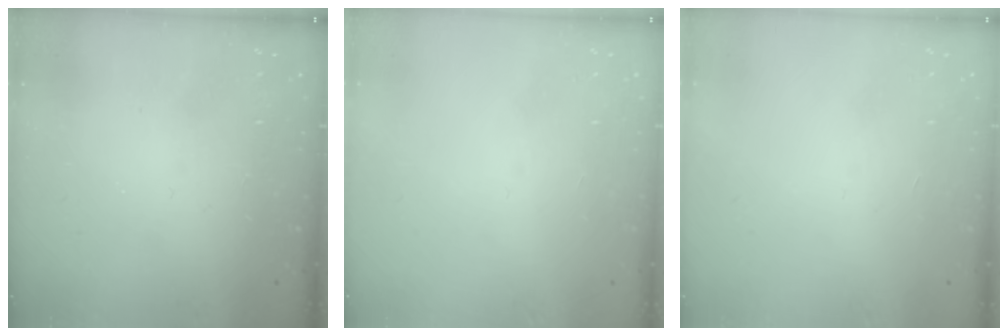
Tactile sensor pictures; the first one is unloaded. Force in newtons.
{"total": 0.0}
{"total": 0.0}